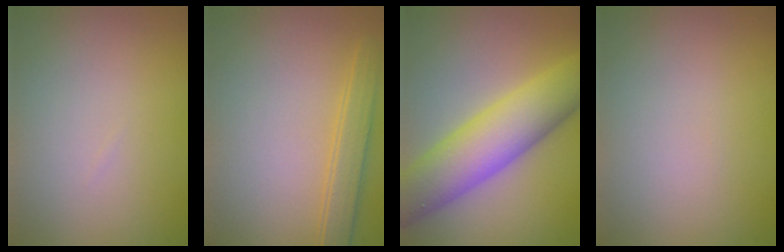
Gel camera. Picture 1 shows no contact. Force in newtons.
{"total": 2.5, "press": 2.5, "slide": 0.1}
{"total": 8.4, "press": 8.4, "slide": 0.2}
{"total": 0.0}